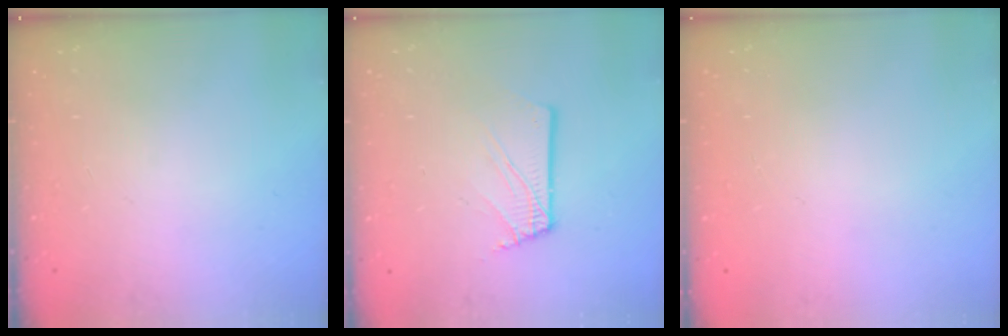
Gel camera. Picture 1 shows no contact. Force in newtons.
{"total": 3.2, "press": 3.2, "slide": 0.4}
{"total": 0.0}